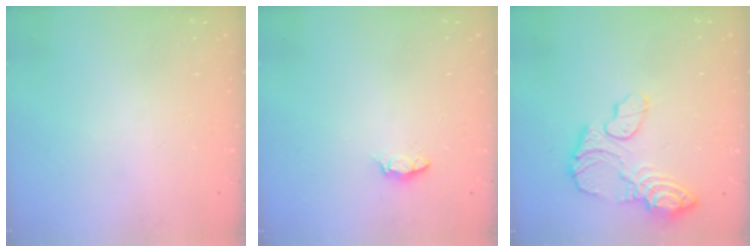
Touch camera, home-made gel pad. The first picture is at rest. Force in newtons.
{"total": 3.3, "press": 3.3, "slide": 0.4}
{"total": 13.8, "press": 13.7, "slide": 1.4}